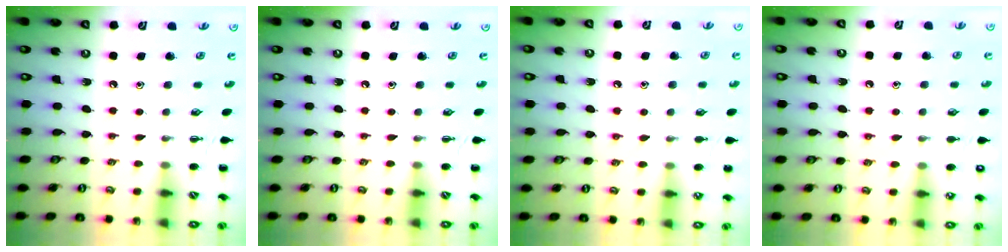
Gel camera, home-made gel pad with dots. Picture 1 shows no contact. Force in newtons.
{"total": 0.0}
{"total": 6.6, "press": 6.3, "slide": 2.0}
{"total": 8.4, "press": 8.1, "slide": 2.2}